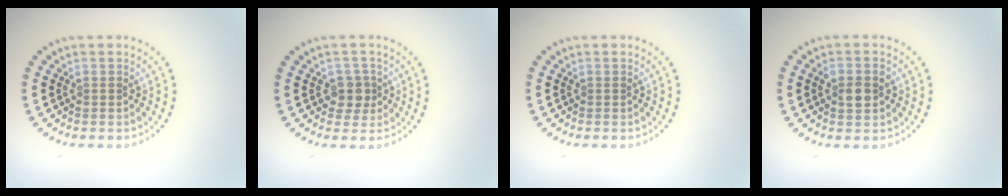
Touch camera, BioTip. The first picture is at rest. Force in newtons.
{"total": 2.1, "press": 1.8, "slide": 1.0}
{"total": 0.0}
{"total": 2.3, "press": 2.3, "slide": 0.3}